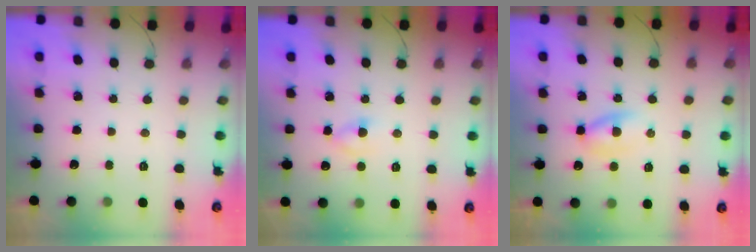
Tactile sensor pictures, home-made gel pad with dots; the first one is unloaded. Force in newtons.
{"total": 3.3, "press": 2.9, "slide": 1.4}
{"total": 3.3, "press": 3.2, "slide": 0.9}